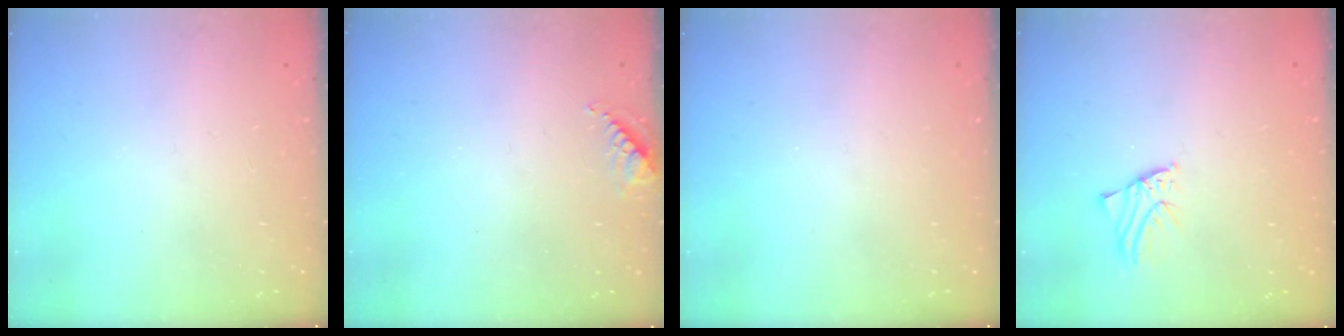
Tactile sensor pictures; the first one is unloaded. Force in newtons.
{"total": 5.7, "press": 5.7, "slide": 0.7}
{"total": 0.0}
{"total": 1.2, "press": 1.2, "slide": 0.0}